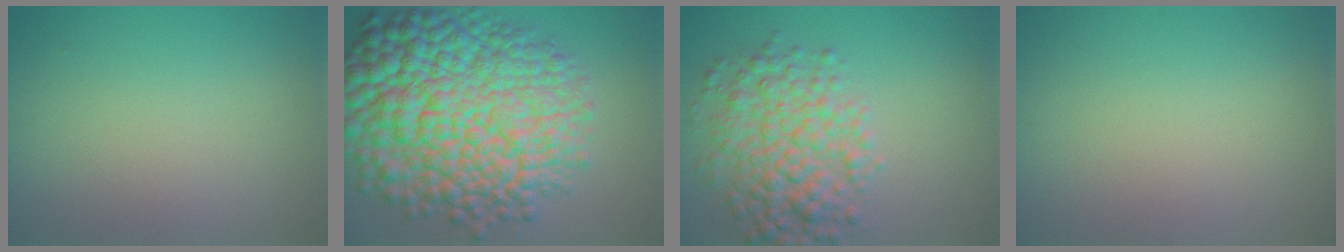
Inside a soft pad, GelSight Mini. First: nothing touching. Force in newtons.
{"total": 15.8, "press": 15.8, "slide": 0.3}
{"total": 5.8, "press": 5.8, "slide": 0.0}
{"total": 0.0}